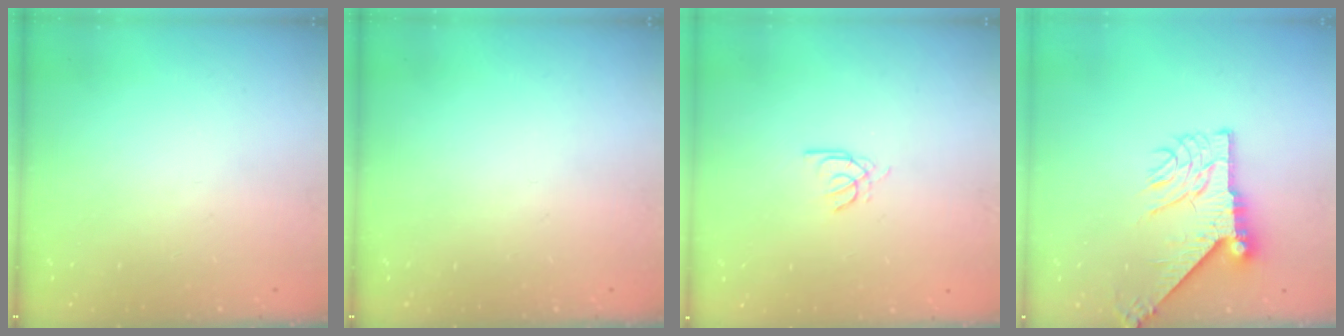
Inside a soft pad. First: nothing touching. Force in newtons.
{"total": 0.0}
{"total": 3.0, "press": 3.0, "slide": 0.5}
{"total": 12.1, "press": 12.0, "slide": 1.6}